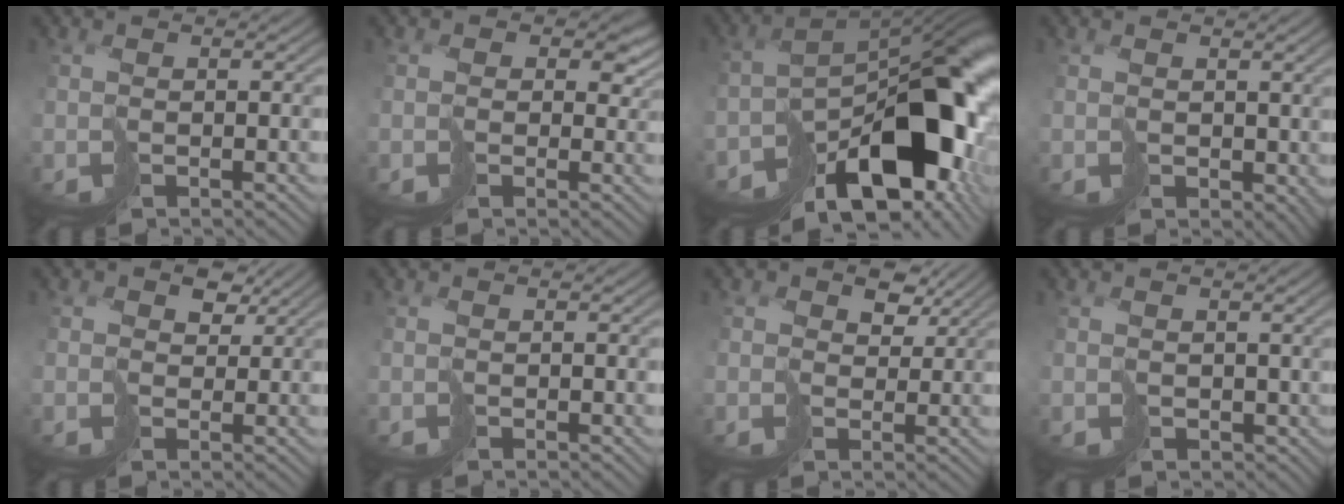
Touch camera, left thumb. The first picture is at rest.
{"total": 4.0, "force": [1.2, 3.4, 1.7], "torque": [-0.027, -0.010, 0.020]}
{"total": 17.3, "force": [-8.7, 8.5, 12.3], "torque": [-0.154, -0.040, -0.113]}
{"total": 2.3, "force": [0.9, 1.9, 0.8], "torque": [-0.020, -0.009, 0.023]}
{"total": 3.0, "force": [1.9, 2.1, 0.8], "torque": [-0.015, 0.000, 0.041]}
{"total": 0.0}
{"total": 3.4, "force": [2.4, 2.3, 0.9], "torque": [-0.018, -0.002, 0.051]}
{"total": 2.1, "force": [0.4, 2.0, 0.6], "torque": [-0.014, -0.010, 0.010]}